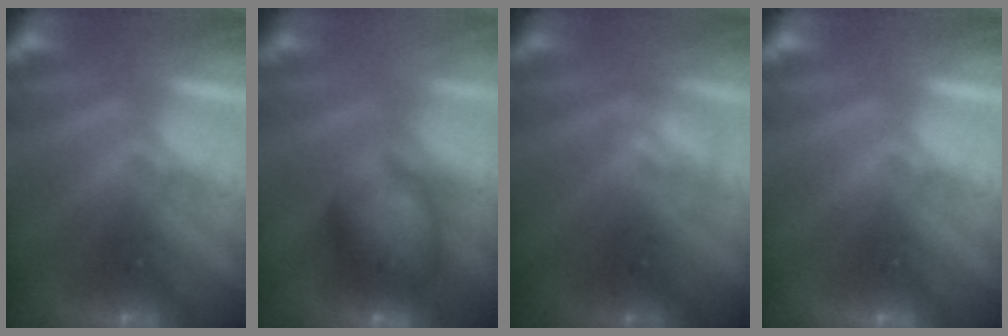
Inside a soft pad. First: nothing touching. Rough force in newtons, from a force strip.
{"total": 6.0}
{"total": 2.4}
{"total": 0.0}